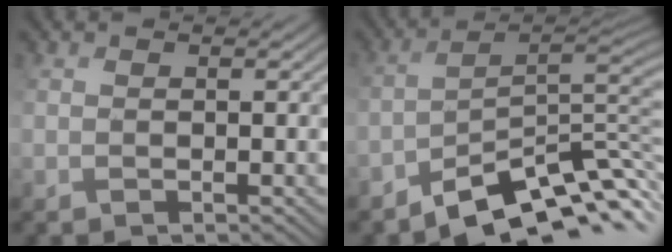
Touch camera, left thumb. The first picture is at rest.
{"total": 10.0, "force": [-7.2, 2.4, 6.5], "torque": [-0.107, -0.001, -0.114]}